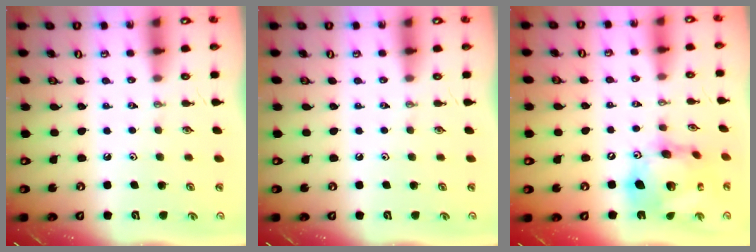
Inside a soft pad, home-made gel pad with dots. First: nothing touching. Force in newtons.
{"total": 0.0}
{"total": 18.8, "press": 18.6, "slide": 2.1}